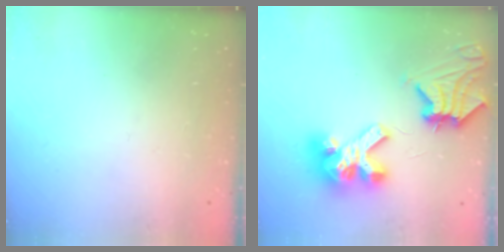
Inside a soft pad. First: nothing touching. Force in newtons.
{"total": 12.4, "press": 12.3, "slide": 1.4}